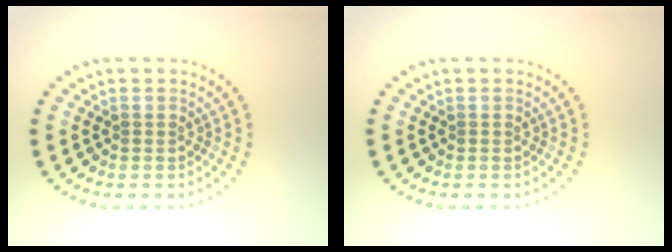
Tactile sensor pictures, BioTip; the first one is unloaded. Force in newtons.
{"total": 0.0}